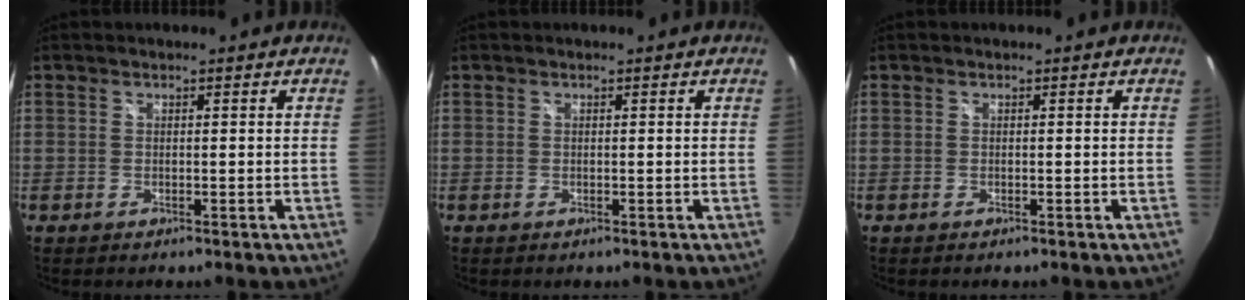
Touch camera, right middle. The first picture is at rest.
{"total": 0.0}
{"total": 0.0}